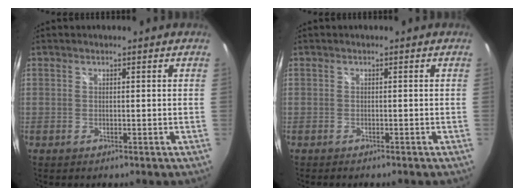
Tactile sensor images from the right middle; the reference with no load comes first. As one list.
[{"total": 1.5, "force": [-1.4, 0.3, 0.5], "torque": [-0.012, -0.011, -0.024]}]